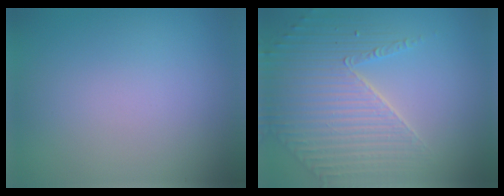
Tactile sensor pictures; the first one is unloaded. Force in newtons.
{"total": 4.5, "press": 4.3, "slide": 1.3}